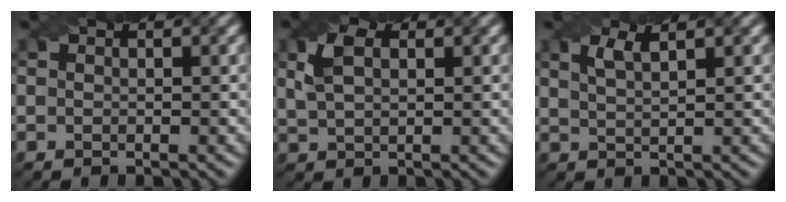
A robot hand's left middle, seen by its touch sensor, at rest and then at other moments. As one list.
[{"total": 3.3, "force": [1.3, 2.0, 2.4], "torque": [-0.057, 0.006, 0.025]}, {"total": 2.1, "force": [1.3, 0.6, 1.6], "torque": [-0.028, 0.002, 0.024]}]